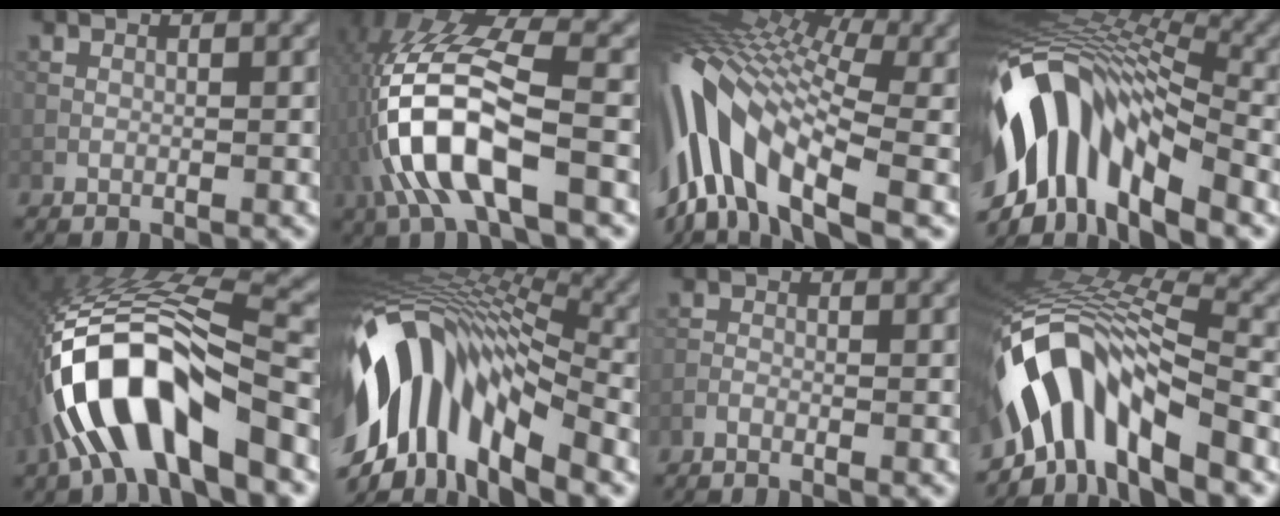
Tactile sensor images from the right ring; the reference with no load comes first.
{"total": 11.4, "force": [-3.4, 4.7, 9.8], "torque": [-0.222, 0.006, -0.063]}
{"total": 15.0, "force": [-1.1, 7.2, 13.1], "torque": [-0.287, 0.017, -0.016]}
{"total": 13.7, "force": [-4.3, 6.4, 11.3], "torque": [-0.206, 0.021, -0.077]}
{"total": 13.0, "force": [-4.8, 4.5, 11.3], "torque": [-0.214, 0.018, -0.084]}
{"total": 14.7, "force": [-3.4, 7.6, 12.1], "torque": [-0.222, 0.017, -0.059]}
{"total": 0.7, "force": [-0.6, 0.2, 0.3], "torque": [-0.008, -0.001, -0.014]}
{"total": 11.4, "force": [-5.7, 4.0, 9.0], "torque": [-0.158, 0.017, -0.098]}